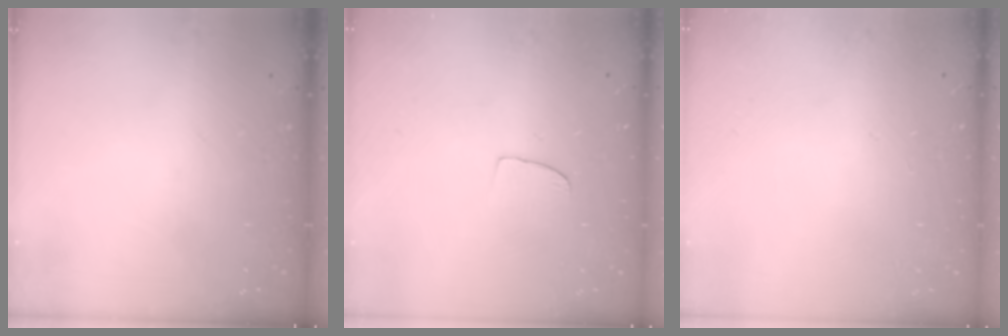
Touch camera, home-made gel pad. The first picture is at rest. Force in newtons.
{"total": 3.7, "press": 3.7, "slide": 0.3}
{"total": 0.0}